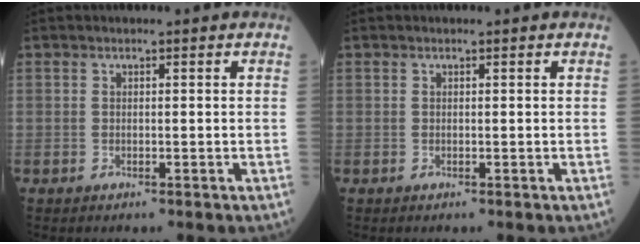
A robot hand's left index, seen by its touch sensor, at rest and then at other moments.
{"total": 0.0}